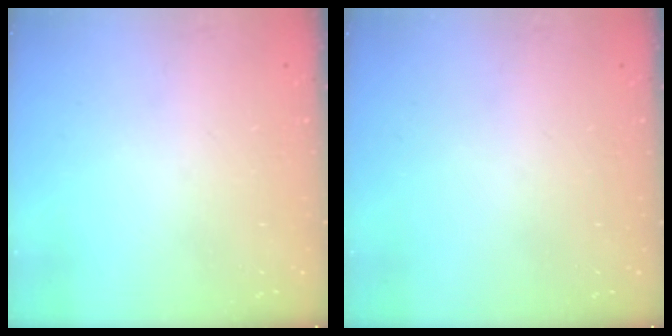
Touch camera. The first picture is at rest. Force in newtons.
{"total": 0.0}